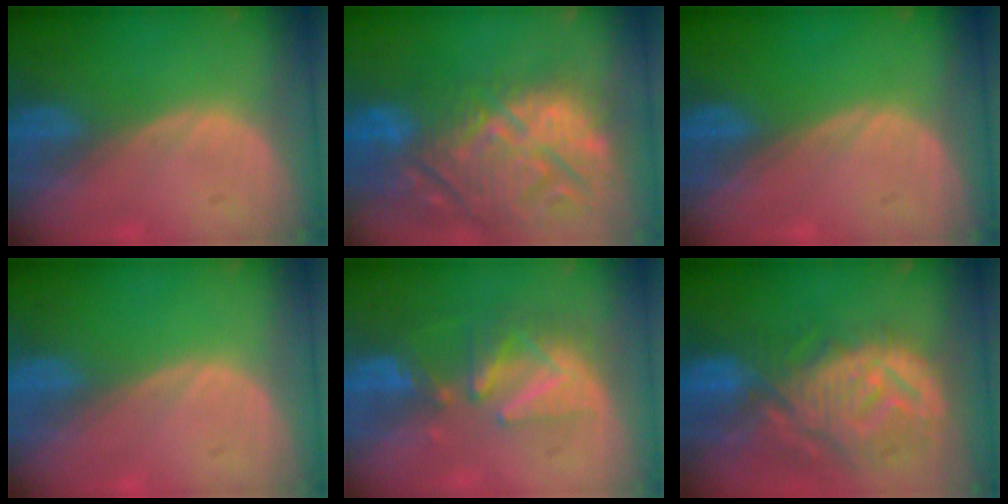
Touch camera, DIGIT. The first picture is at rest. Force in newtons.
{"total": 15.3, "press": 13.0, "slide": 8.0}
{"total": 0.0}
{"total": 0.0}
{"total": 8.2, "press": 7.4, "slide": 3.6}
{"total": 12.4, "press": 11.0, "slide": 5.7}